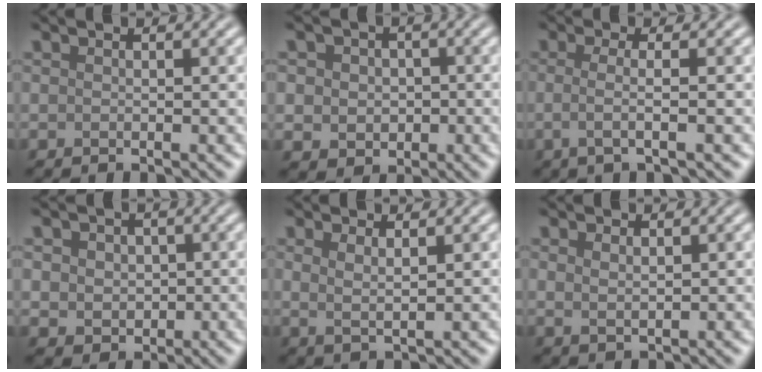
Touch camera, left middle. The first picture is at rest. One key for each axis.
{"total": 4.2, "fx": 0.2, "fy": 3.6, "fz": 2.0, "tx": -0.026, "ty": 0.013, "tz": -0.014}
{"total": 2.8, "fx": -0.3, "fy": 0.9, "fz": 2.7, "tx": -0.043, "ty": -0.007, "tz": -0.014}
{"total": 3.5, "fx": 0.4, "fy": 3.0, "fz": 1.8, "tx": -0.031, "ty": 0.007, "tz": -0.005}
{"total": 1.8, "fx": 0.9, "fy": 0.5, "fz": 1.4, "tx": -0.022, "ty": -0.004, "tz": 0.014}
{"total": 1.1, "fx": 0.5, "fy": 0.5, "fz": 0.9, "tx": -0.020, "ty": -0.003, "tz": 0.014}